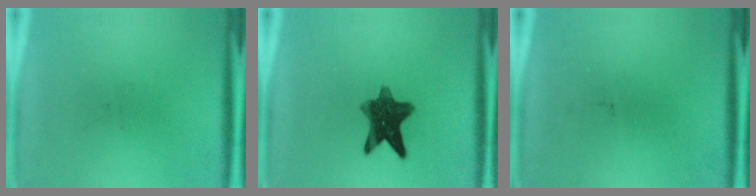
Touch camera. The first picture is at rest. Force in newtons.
{"total": 9.9}
{"total": 0.0}